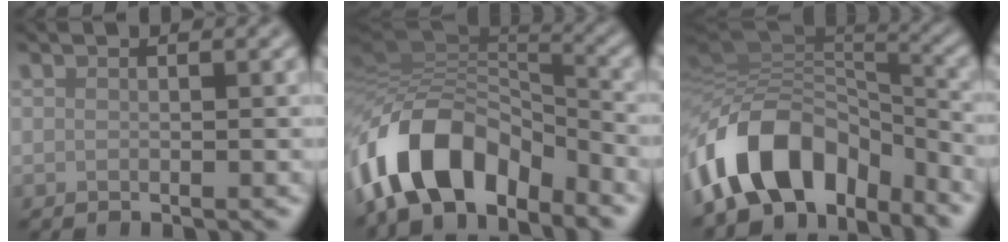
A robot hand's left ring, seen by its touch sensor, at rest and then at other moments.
{"total": 11.2, "force": [-6.4, 5.8, 7.0], "torque": [-0.124, 0.009, -0.120]}
{"total": 11.2, "force": [-6.5, 6.7, 6.2], "torque": [-0.111, 0.022, -0.123]}